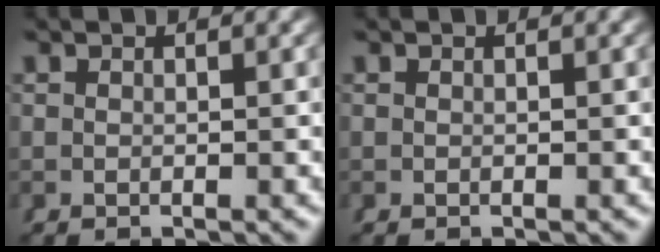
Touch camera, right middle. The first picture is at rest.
{"total": 0.0}